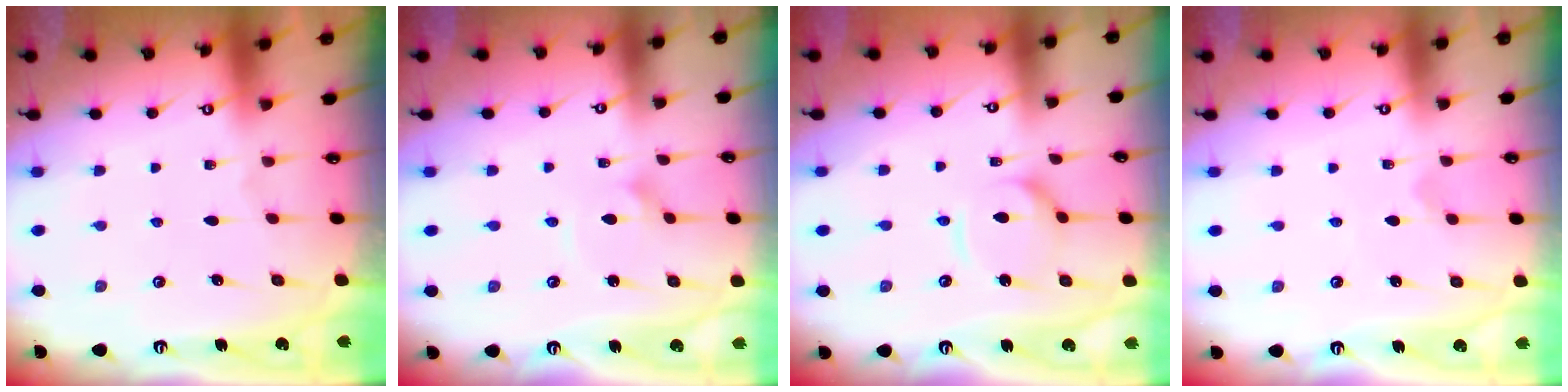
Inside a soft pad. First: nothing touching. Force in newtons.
{"total": 1.5, "press": 1.5, "slide": 0.1}
{"total": 7.4, "press": 7.3, "slide": 0.7}
{"total": 1.9, "press": 1.8, "slide": 0.3}